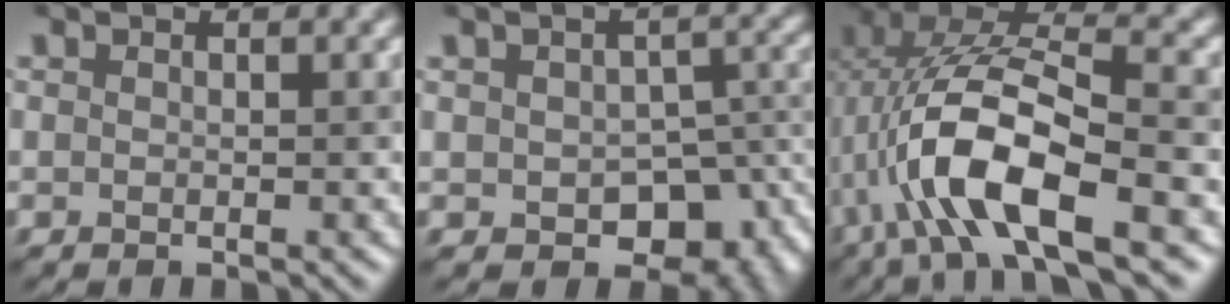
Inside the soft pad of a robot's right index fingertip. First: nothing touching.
{"total": 8.5, "force": [-3.0, 5.5, 5.7], "torque": [-0.063, -0.021, -0.029]}
{"total": 10.5, "force": [-2.6, 4.2, 9.3], "torque": [-0.197, 0.007, -0.050]}